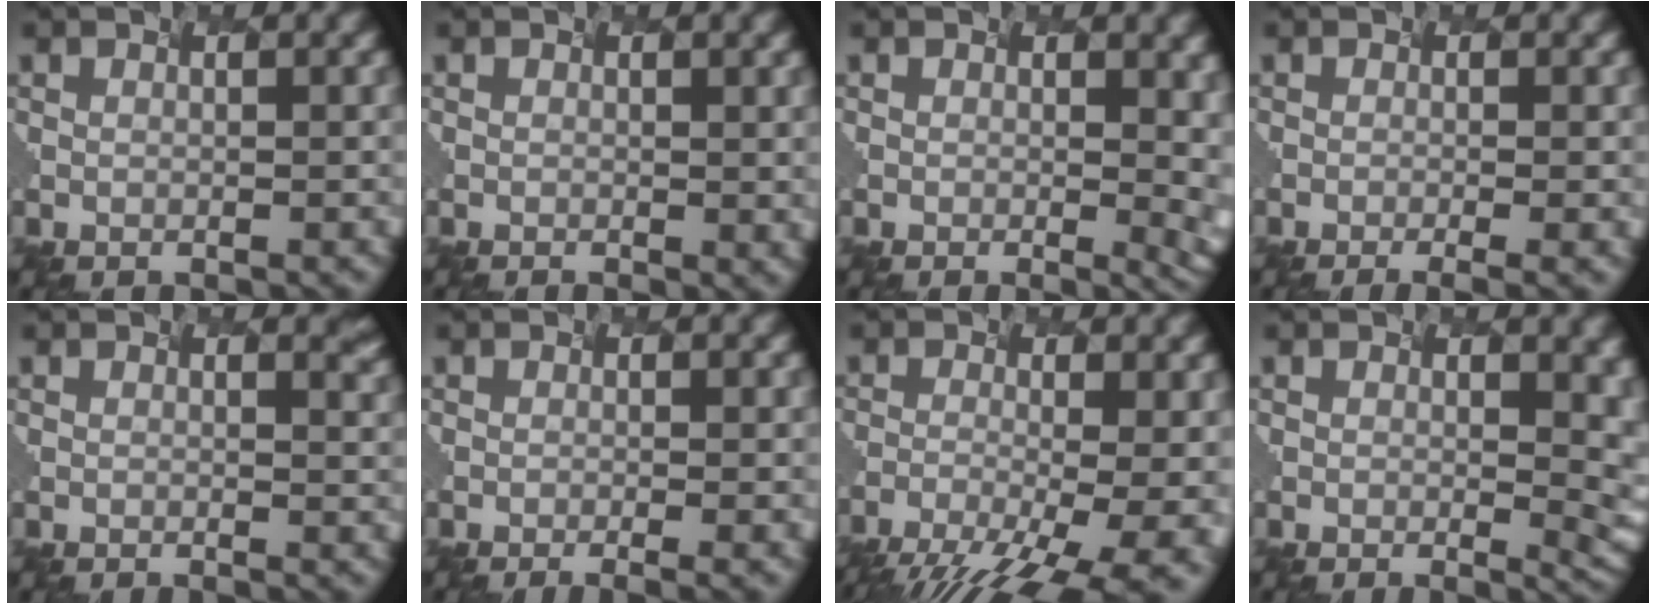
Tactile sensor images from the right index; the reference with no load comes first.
{"total": 0.9, "force": [-0.2, 0.2, 0.9], "torque": [-0.009, -0.001, 0.008]}
{"total": 5.2, "force": [0.5, 2.4, 4.7], "torque": [-0.018, -0.002, 0.016]}
{"total": 3.0, "force": [-1.0, 0.9, 2.6], "torque": [-0.015, 0.000, -0.009]}
{"total": 2.1, "force": [1.2, 1.0, 1.4], "torque": [0.002, 0.001, 0.003]}
{"total": 2.5, "force": [-0.8, 0.8, 2.2], "torque": [-0.010, 0.002, -0.010]}
{"total": 12.8, "force": [-7.5, 4.7, 9.2], "torque": [-0.121, -0.023, -0.075]}
{"total": 6.6, "force": [0.8, 3.2, 5.8], "torque": [-0.030, -0.004, 0.022]}